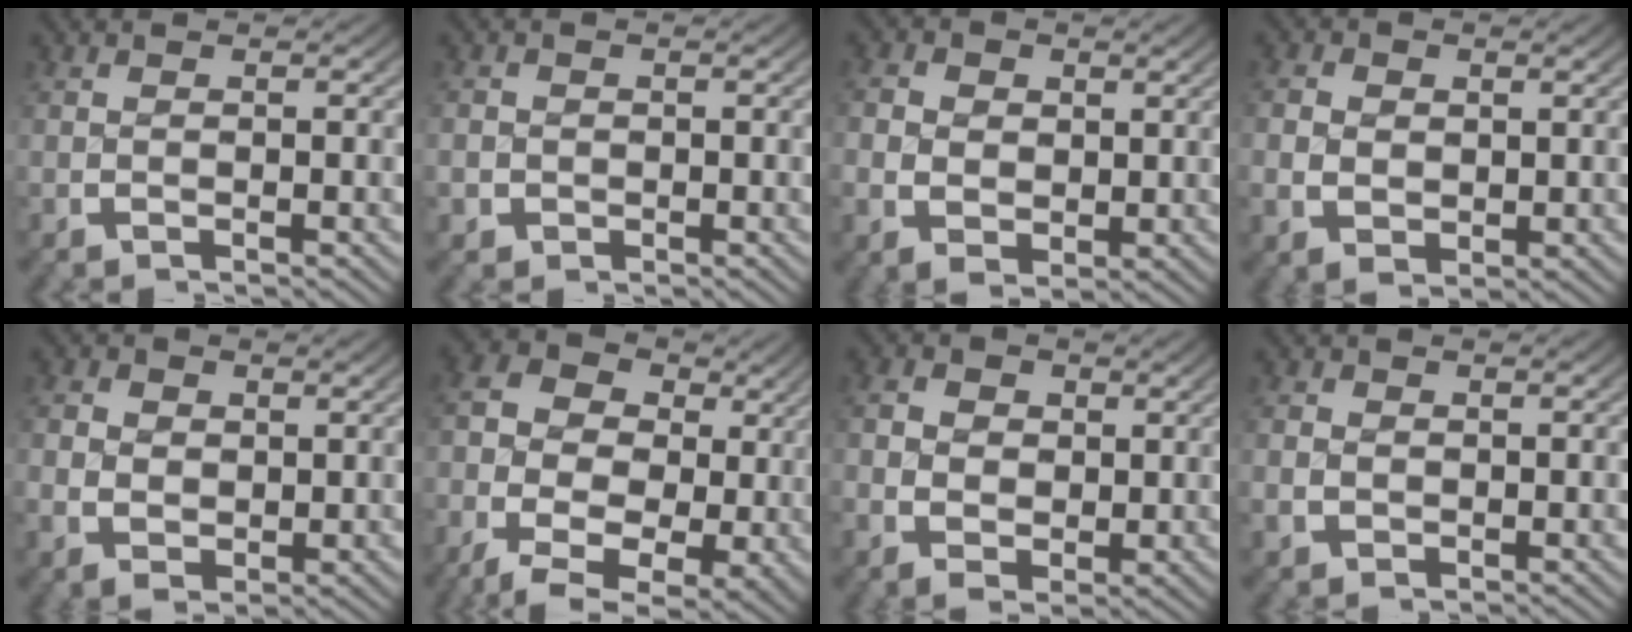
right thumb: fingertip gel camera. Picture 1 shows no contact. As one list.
[{"total": 2.3, "force": [-0.5, 2.2, 0.5], "torque": [-0.010, -0.007, -0.008]}, {"total": 3.7, "force": [0.4, 2.9, 2.3], "torque": [-0.045, -0.013, 0.015]}, {"total": 2.9, "force": [0.3, 2.3, 1.8], "torque": [-0.035, -0.010, 0.016]}, {"total": 3.4, "force": [0.4, 2.6, 2.1], "torque": [-0.042, -0.012, 0.018]}, {"total": 12.8, "force": [-0.6, 9.7, 8.3], "torque": [-0.160, -0.038, -0.007]}, {"total": 4.3, "force": [0.5, 3.3, 2.7], "torque": [-0.054, -0.016, 0.015]}, {"total": 1.9, "force": [0.1, 1.7, 0.9], "torque": [-0.020, -0.002, 0.007]}]